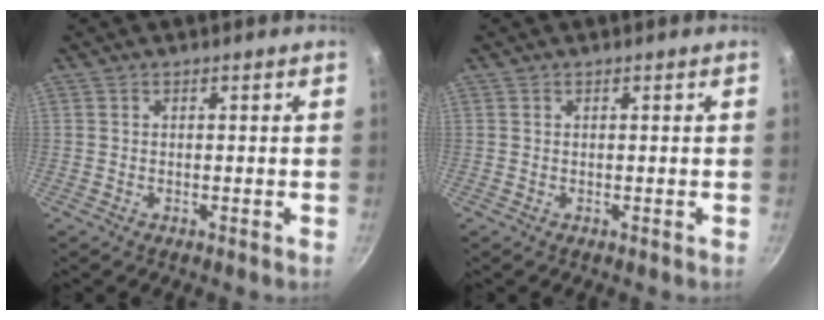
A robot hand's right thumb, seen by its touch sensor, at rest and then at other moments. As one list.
[{"total": 0.0}]